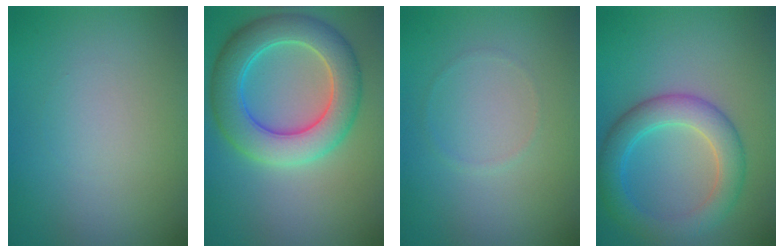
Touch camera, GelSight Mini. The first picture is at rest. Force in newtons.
{"total": 7.5, "press": 7.5, "slide": 0.2}
{"total": 0.5, "press": 0.5, "slide": 0.1}
{"total": 5.0, "press": 5.0, "slide": 0.2}